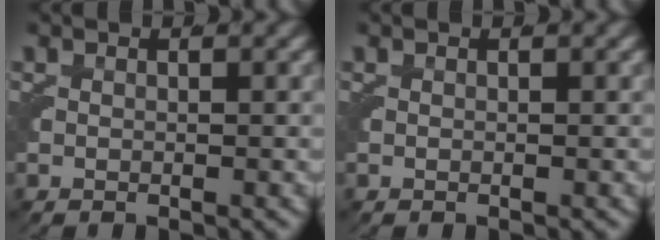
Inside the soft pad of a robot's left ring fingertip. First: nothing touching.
{"total": 0.0}